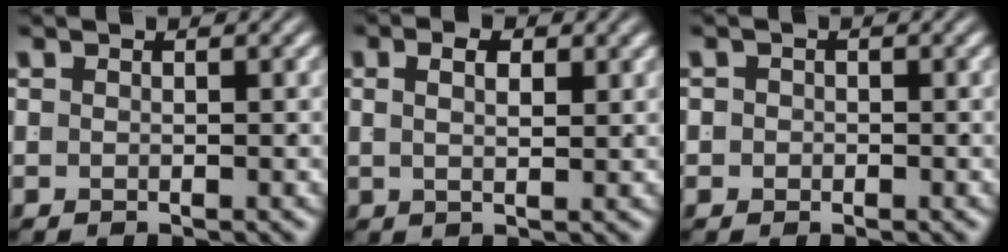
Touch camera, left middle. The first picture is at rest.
{"total": 2.1, "force": [0.7, 0.2, 1.9], "torque": [-0.013, -0.004, 0.015]}
{"total": 1.4, "force": [-0.5, 1.3, 0.2], "torque": [-0.008, -0.006, -0.009]}